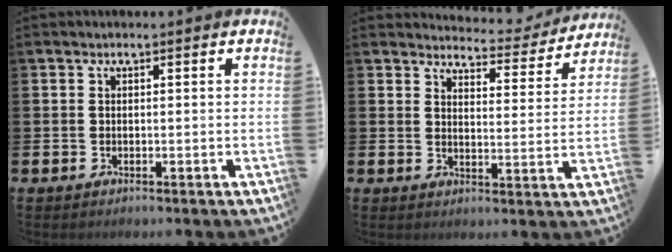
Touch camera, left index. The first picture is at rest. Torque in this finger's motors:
{"motor_torque": [0.80, -1.34, 0.36, 0.03]}